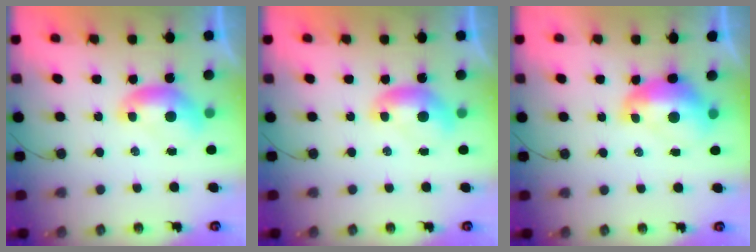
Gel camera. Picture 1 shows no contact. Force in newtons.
{"total": 0.0}
{"total": 2.6, "press": 2.5, "slide": 0.7}